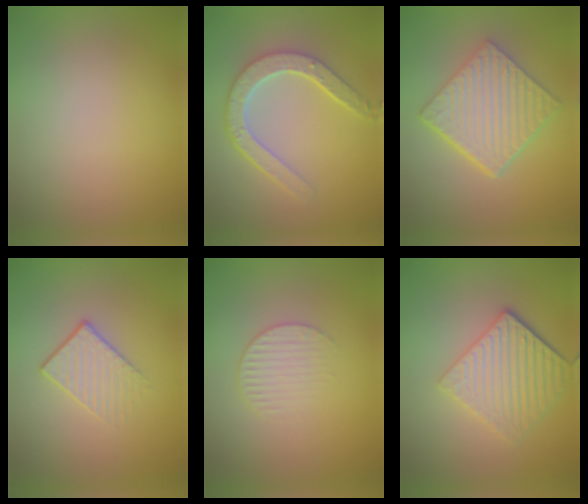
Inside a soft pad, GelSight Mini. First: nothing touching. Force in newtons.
{"total": 4.5, "press": 3.5, "slide": 2.7}
{"total": 6.1, "press": 4.6, "slide": 4.0}
{"total": 1.8, "press": 1.4, "slide": 1.1}
{"total": 2.2, "press": 2.1, "slide": 0.5}
{"total": 5.5, "press": 4.2, "slide": 3.5}